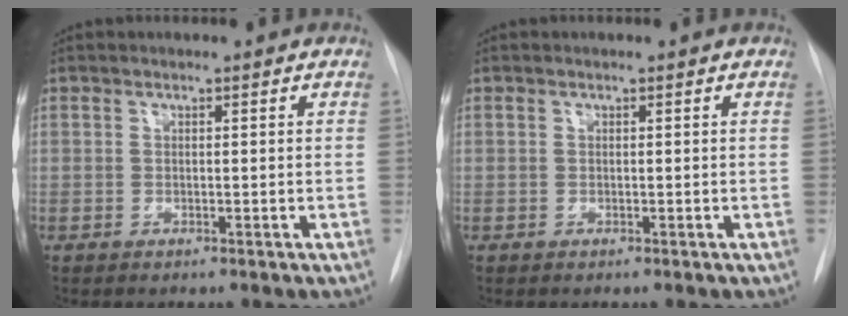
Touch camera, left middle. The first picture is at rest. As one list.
[{"total": 0.0}]